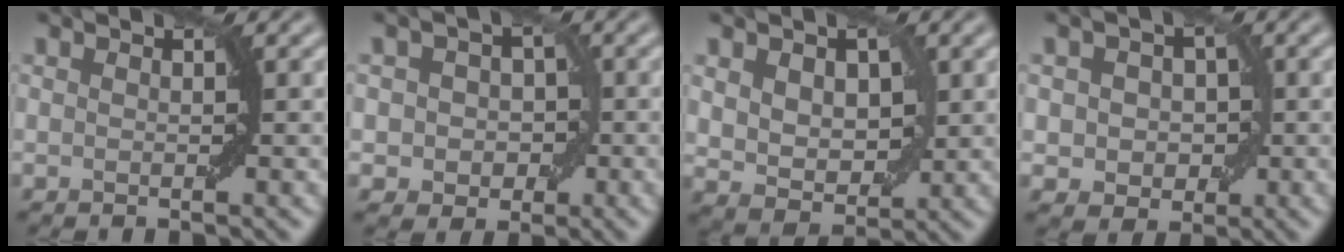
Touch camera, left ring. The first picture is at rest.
{"total": 3.4, "force": [-0.1, 3.0, 1.7], "torque": [-0.007, 0.009, -0.017]}
{"total": 4.7, "force": [1.0, 3.2, 3.3], "torque": [-0.057, -0.007, 0.024]}
{"total": 3.5, "force": [0.0, 2.9, 2.0], "torque": [-0.021, 0.002, -0.008]}